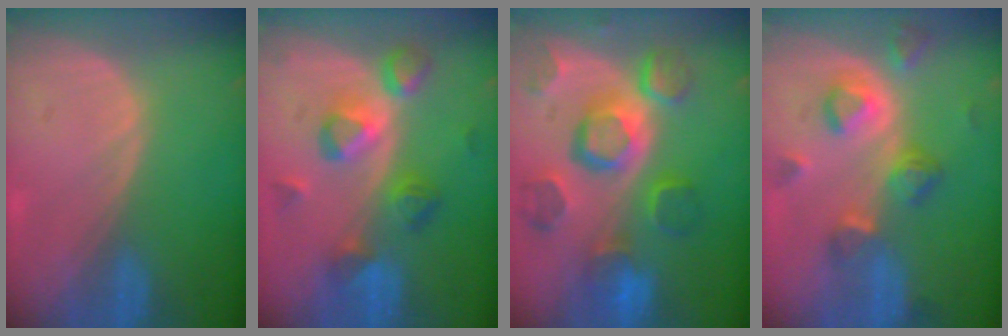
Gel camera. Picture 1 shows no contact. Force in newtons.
{"total": 7.4, "press": 7.3, "slide": 0.8}
{"total": 12.1, "press": 10.4, "slide": 6.1}
{"total": 7.3, "press": 6.9, "slide": 2.5}